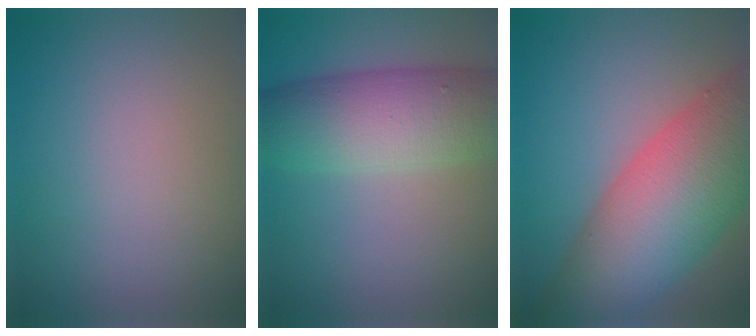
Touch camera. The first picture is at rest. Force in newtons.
{"total": 8.4, "press": 8.4, "slide": 0.2}
{"total": 13.6, "press": 13.6, "slide": 0.7}